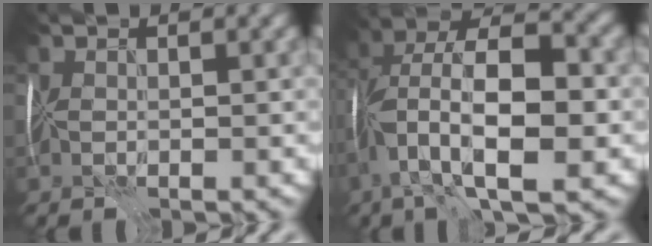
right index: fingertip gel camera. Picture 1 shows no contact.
{"total": 12.3, "force": [-2.7, 5.0, 10.9], "torque": [-0.202, 0.016, -0.051]}